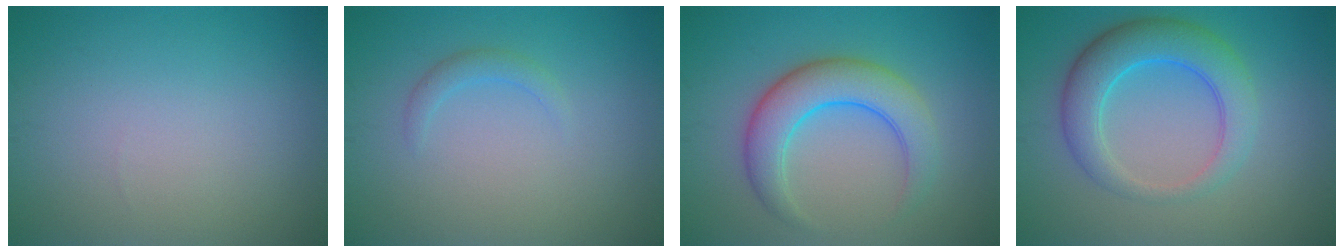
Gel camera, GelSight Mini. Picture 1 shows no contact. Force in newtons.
{"total": 1.3, "press": 1.3, "slide": 0.1}
{"total": 5.6, "press": 5.6, "slide": 0.2}
{"total": 5.7, "press": 5.7, "slide": 0.2}